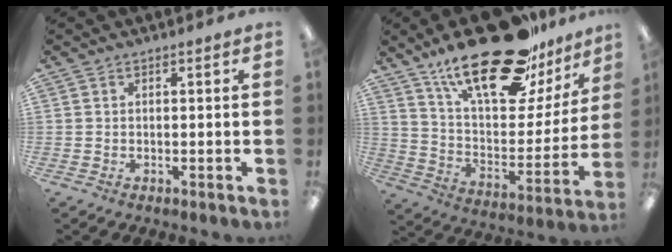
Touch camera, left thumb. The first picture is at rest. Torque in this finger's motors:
{"motor_torque": [2.32, 2.32, 1.42, -1.35, 0.09]}